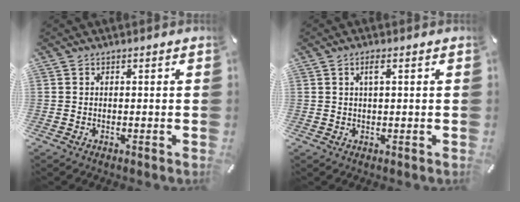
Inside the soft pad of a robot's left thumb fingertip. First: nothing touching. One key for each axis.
{"total": 2.4, "fx": 0.9, "fy": 0.6, "fz": 2.1, "tx": -0.045, "ty": 0.006, "tz": 0.013}